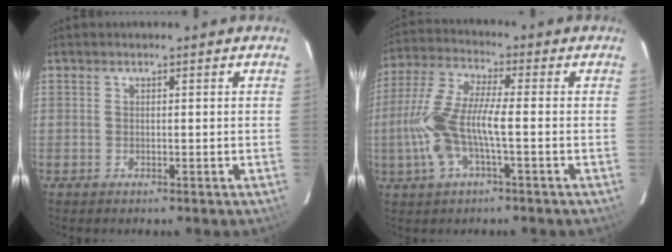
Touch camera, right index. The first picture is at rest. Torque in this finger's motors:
{"motor_torque": [0.49, -0.18, 0.62, 0.21]}